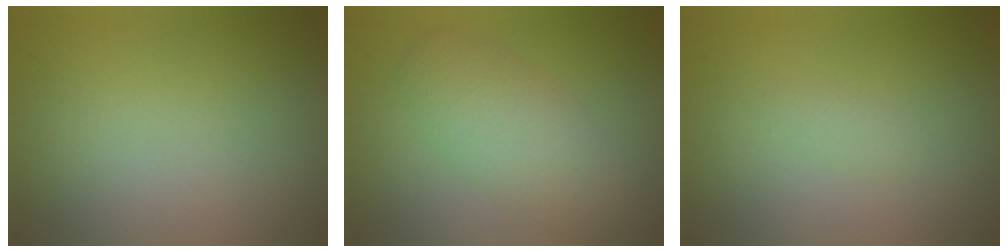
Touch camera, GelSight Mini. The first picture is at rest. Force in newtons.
{"total": 4.1, "press": 4.0, "slide": 0.4}
{"total": 0.8, "press": 0.8, "slide": 0.1}